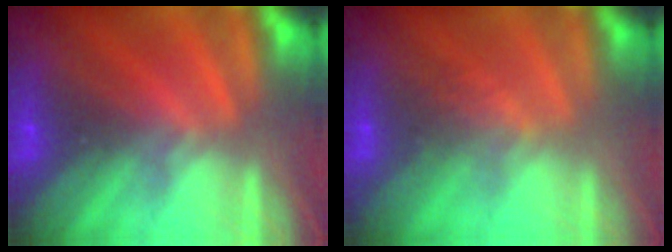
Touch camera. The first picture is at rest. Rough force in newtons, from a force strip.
{"total": 1.3}